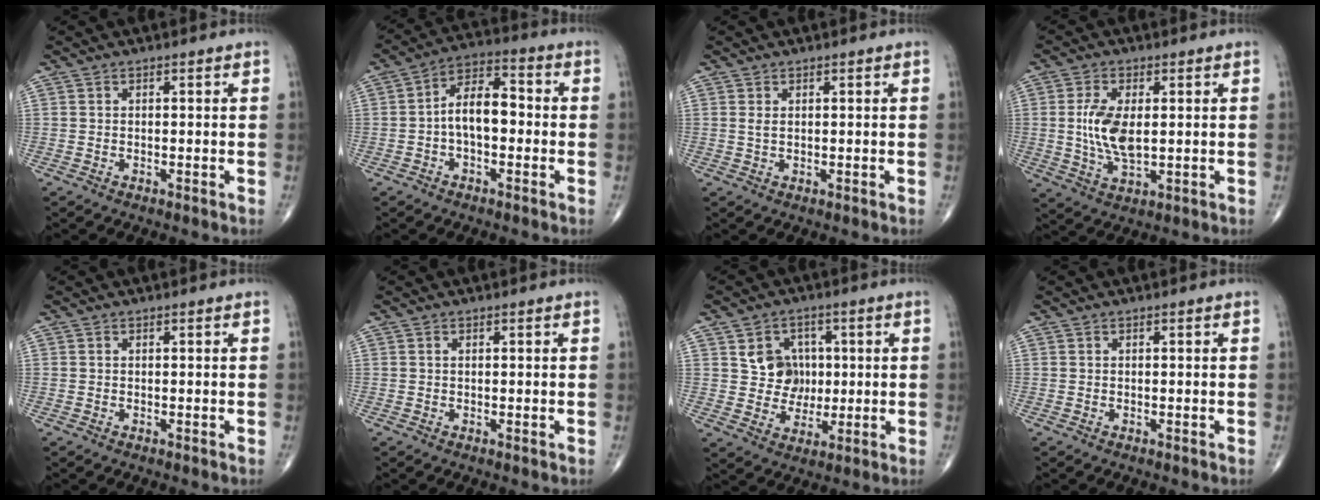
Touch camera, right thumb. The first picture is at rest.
{"total": 9.1, "force": [-1.0, 5.0, 7.6], "torque": [-0.112, 0.035, -0.027]}
{"total": 1.1, "force": [0.4, 0.5, 0.8], "torque": [-0.018, 0.000, 0.011]}
{"total": 8.8, "force": [0.6, 4.2, 7.6], "torque": [-0.152, -0.012, 0.016]}
{"total": 0.0}
{"total": 0.5, "force": [0.1, 0.2, 0.4], "torque": [-0.010, 0.000, 0.002]}
{"total": 7.8, "force": [1.7, 6.9, 3.1], "torque": [-0.007, -0.003, 0.030]}
{"total": 0.0}